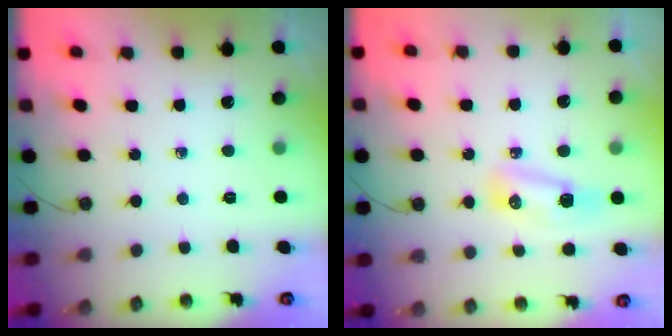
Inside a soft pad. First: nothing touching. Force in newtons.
{"total": 8.0, "press": 7.8, "slide": 1.9}